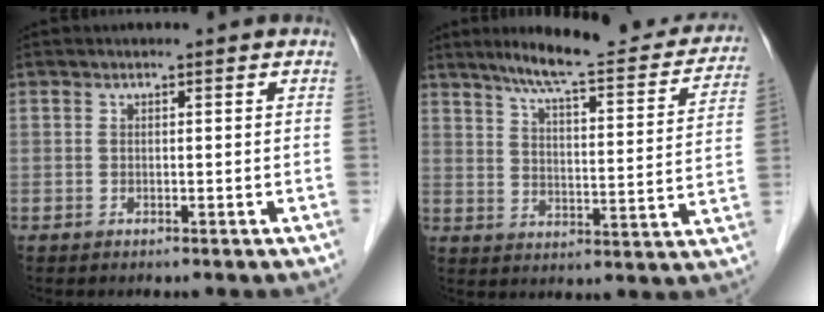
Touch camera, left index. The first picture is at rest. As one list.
[{"total": 19.9, "force": [17.1, 3.1, 9.6], "torque": [-0.126, -0.015, 0.220]}]